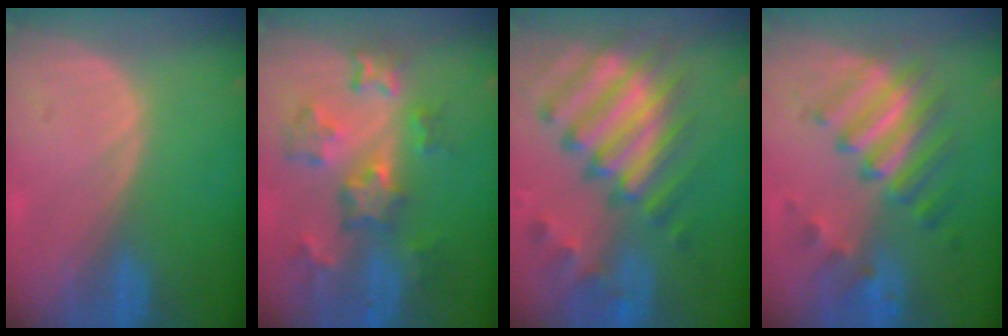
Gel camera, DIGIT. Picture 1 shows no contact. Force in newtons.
{"total": 8.8, "press": 7.8, "slide": 4.0}
{"total": 12.4, "press": 10.7, "slide": 6.3}
{"total": 8.0, "press": 7.9, "slide": 1.3}